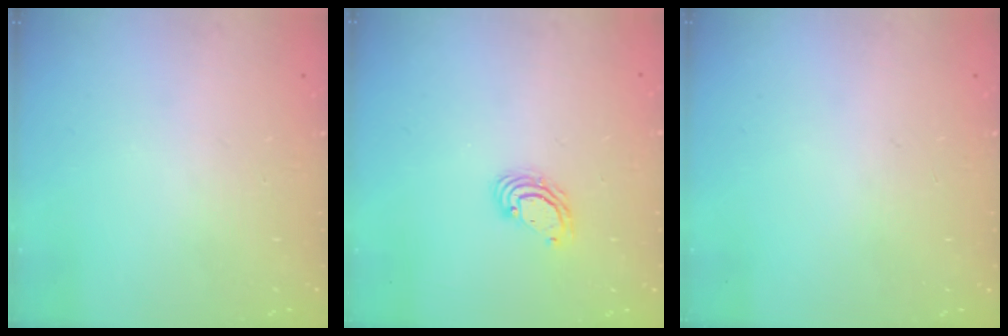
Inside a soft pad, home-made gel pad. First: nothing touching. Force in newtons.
{"total": 4.3, "press": 4.3, "slide": 0.1}
{"total": 0.0}